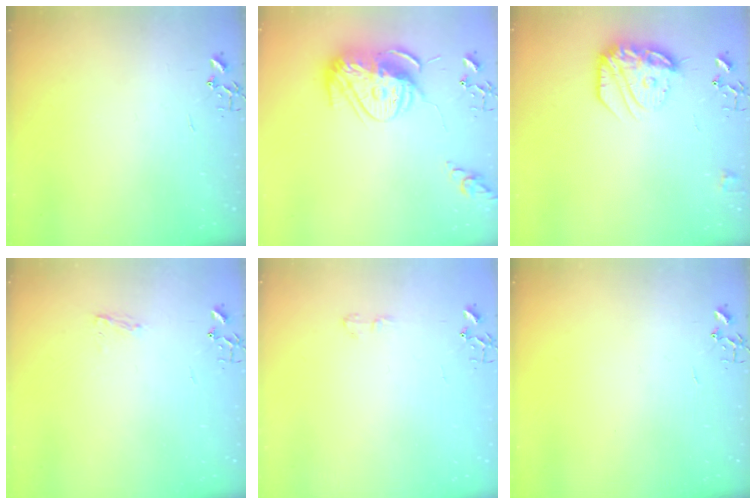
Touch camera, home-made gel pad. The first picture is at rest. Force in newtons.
{"total": 16.0, "press": 16.0, "slide": 1.5}
{"total": 17.4, "press": 17.3, "slide": 1.2}
{"total": 5.7, "press": 5.7, "slide": 0.7}
{"total": 4.2, "press": 4.2, "slide": 0.5}
{"total": 0.0}